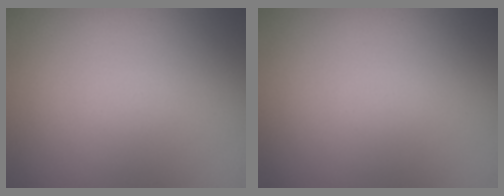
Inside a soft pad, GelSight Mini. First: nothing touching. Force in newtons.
{"total": 0.0}